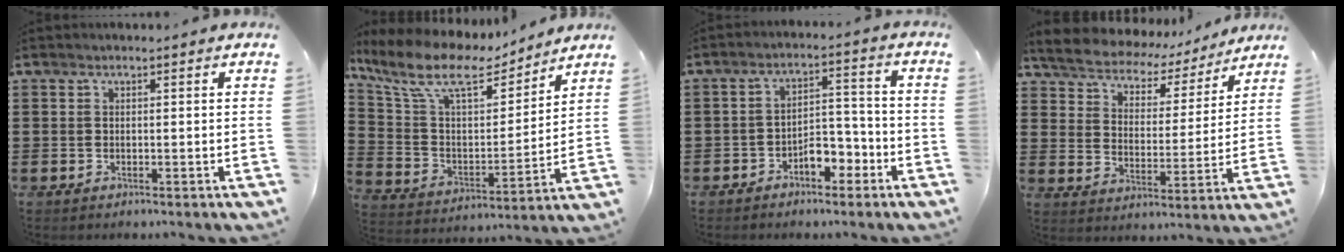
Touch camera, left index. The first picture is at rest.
{"total": 11.4, "force": [8.5, 3.8, 6.6], "torque": [-0.164, -0.043, 0.146]}
{"total": 5.2, "force": [-3.3, 2.5, 3.2], "torque": [-0.054, 0.014, -0.062]}
{"total": 4.6, "force": [4.4, 1.1, 0.5], "torque": [-0.037, -0.032, 0.071]}